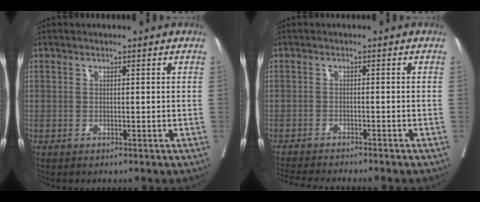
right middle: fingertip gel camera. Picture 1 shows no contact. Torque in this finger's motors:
{"motor_torque": [0.17, -0.33, 0.08, 0.02]}